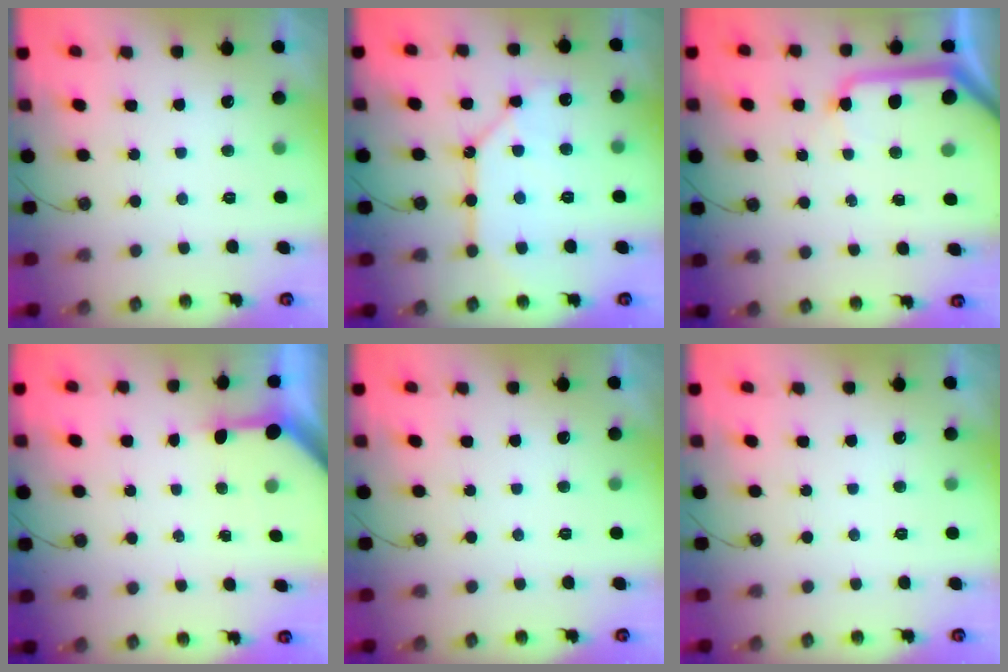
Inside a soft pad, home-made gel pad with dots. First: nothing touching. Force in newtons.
{"total": 11.2, "press": 11.1, "slide": 1.0}
{"total": 11.1, "press": 11.0, "slide": 1.4}
{"total": 3.2, "press": 3.2, "slide": 0.4}
{"total": 0.0}
{"total": 0.0}